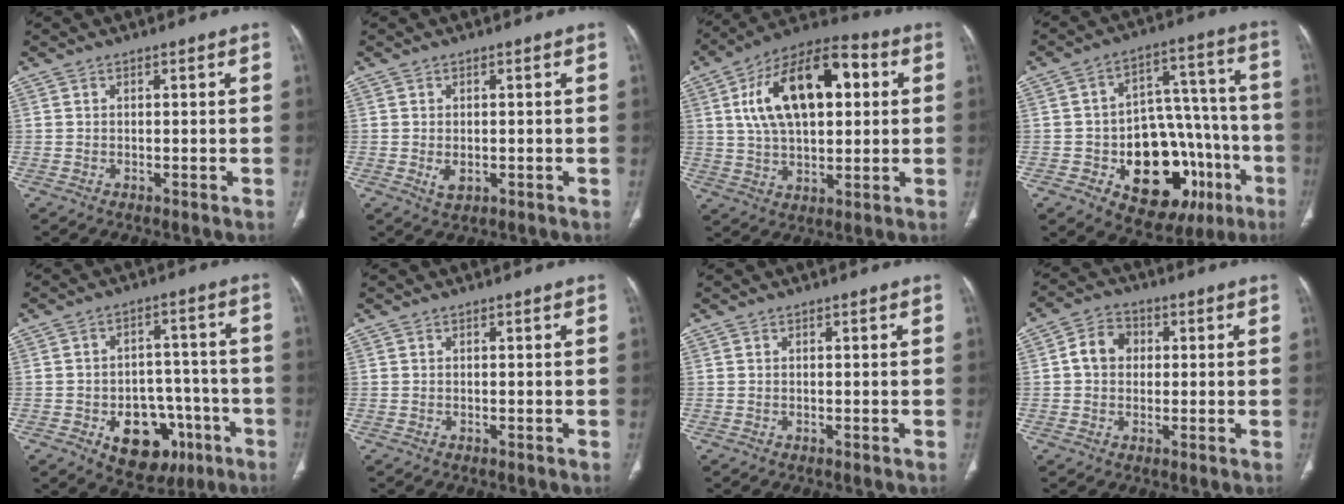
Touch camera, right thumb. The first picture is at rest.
{"total": 2.6, "force": [-0.5, 1.6, 2.0], "torque": [-0.031, -0.002, 0.000]}
{"total": 20.8, "force": [4.9, 10.8, 17.0], "torque": [-0.267, 0.018, 0.075]}
{"total": 24.0, "force": [-8.6, 14.6, 17.0], "torque": [-0.192, 0.063, -0.102]}
{"total": 14.1, "force": [-6.1, 9.6, 8.4], "torque": [-0.074, 0.043, -0.074]}
{"total": 0.0}
{"total": 0.0}
{"total": 4.4, "force": [0.5, 3.6, 2.5], "torque": [-0.035, 0.012, 0.004]}